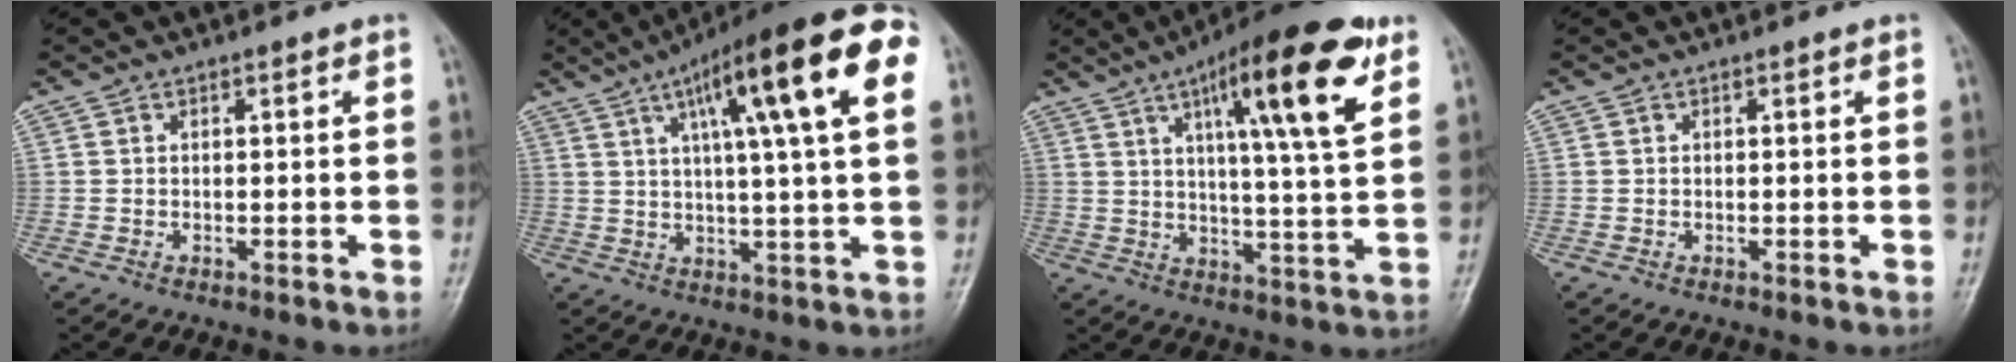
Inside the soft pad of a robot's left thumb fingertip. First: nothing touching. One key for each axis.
{"total": 20.9, "fx": 7.7, "fy": 3.9, "fz": 19.0, "tx": -0.271, "ty": 0.014, "tz": 0.105}
{"total": 18.2, "fx": 8.5, "fy": 3.6, "fz": 15.7, "tx": -0.224, "ty": -0.025, "tz": 0.125}
{"total": 0.0}